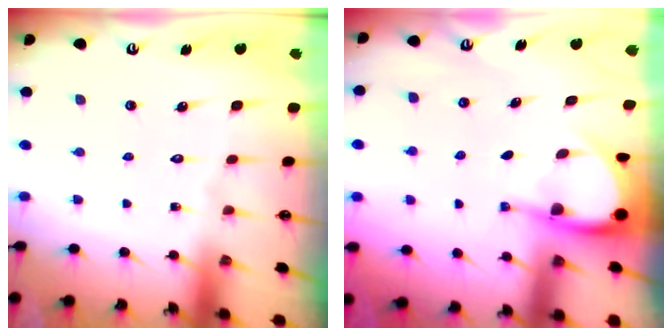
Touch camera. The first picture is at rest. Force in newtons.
{"total": 4.0, "press": 4.0, "slide": 0.2}